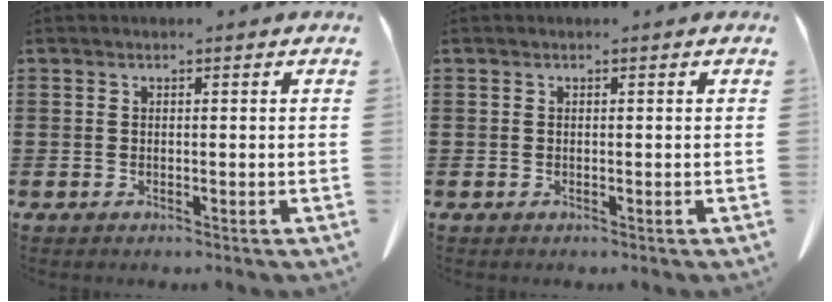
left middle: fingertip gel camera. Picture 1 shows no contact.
{"total": 0.0}